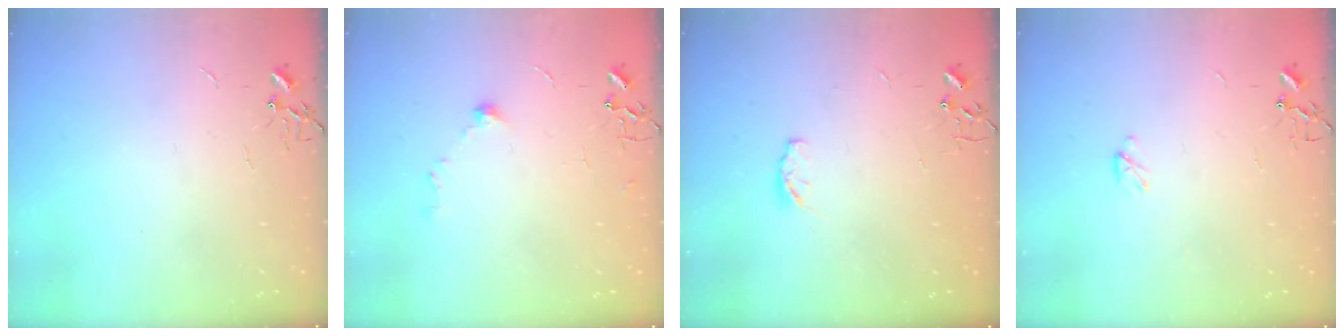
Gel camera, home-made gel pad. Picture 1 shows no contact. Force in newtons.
{"total": 7.8, "press": 7.6, "slide": 1.5}
{"total": 4.5, "press": 4.4, "slide": 0.5}
{"total": 2.9, "press": 2.9, "slide": 0.4}